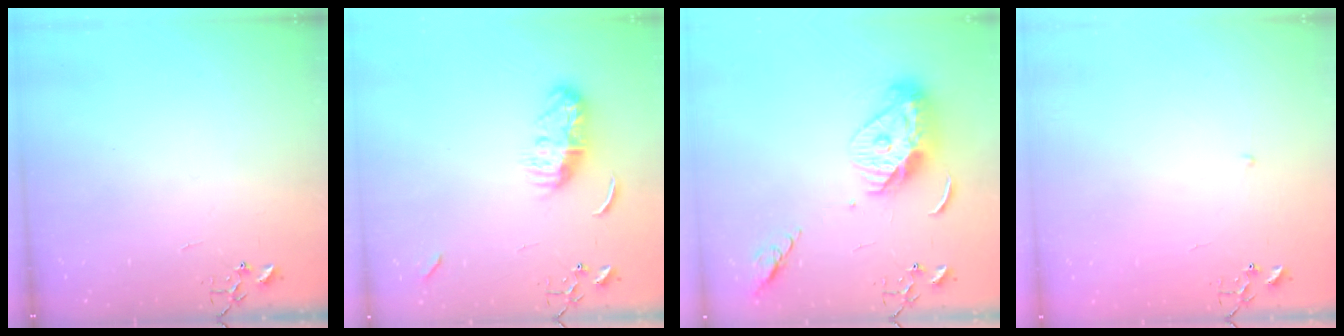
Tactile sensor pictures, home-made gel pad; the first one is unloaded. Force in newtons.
{"total": 9.1, "press": 9.1, "slide": 0.8}
{"total": 12.7, "press": 12.7, "slide": 0.9}
{"total": 2.3, "press": 2.3, "slide": 0.3}